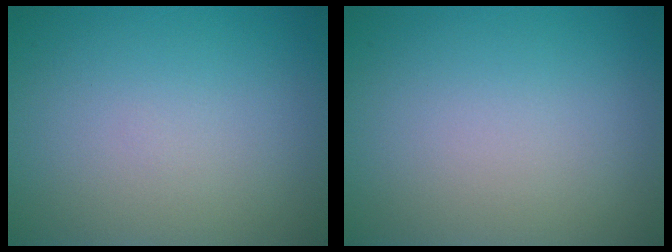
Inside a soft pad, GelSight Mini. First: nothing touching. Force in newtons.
{"total": 0.0}